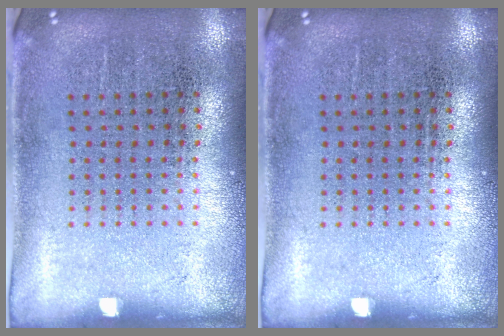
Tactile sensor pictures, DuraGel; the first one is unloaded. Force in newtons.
{"total": 0.0}